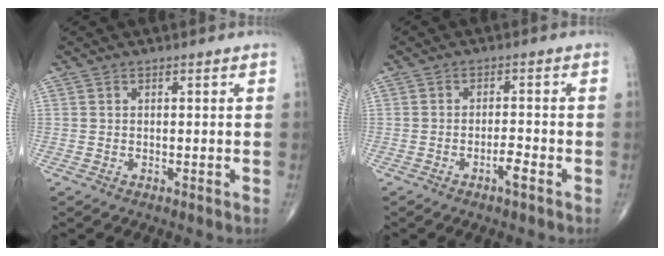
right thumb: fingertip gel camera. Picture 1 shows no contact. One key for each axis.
{"total": 2.7, "fx": -1.6, "fy": 0.5, "fz": 2.1, "tx": -0.036, "ty": 0.008, "tz": -0.029}